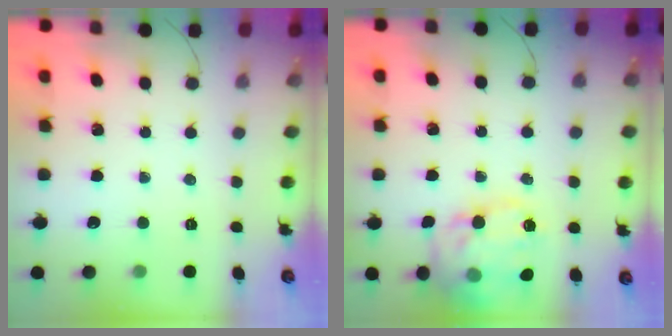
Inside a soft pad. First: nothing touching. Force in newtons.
{"total": 15.9, "press": 15.8, "slide": 1.7}